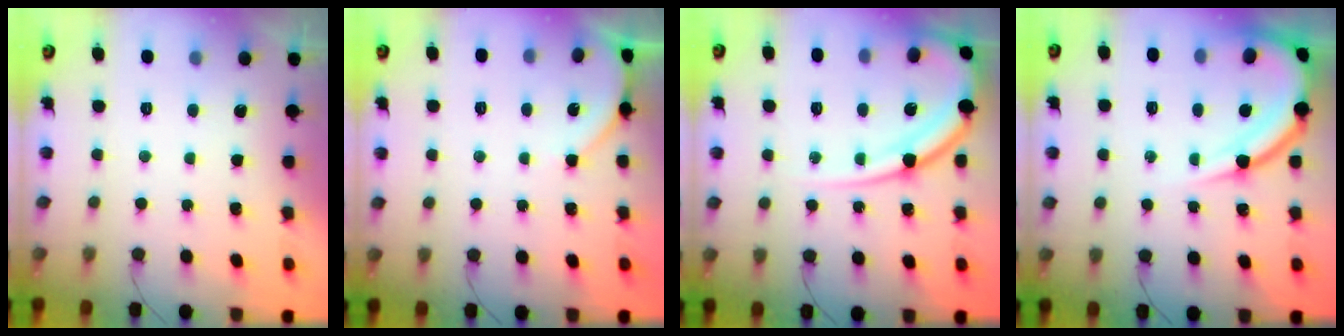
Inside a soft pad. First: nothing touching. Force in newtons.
{"total": 4.4, "press": 4.4, "slide": 0.6}
{"total": 14.4, "press": 14.3, "slide": 1.1}
{"total": 11.0, "press": 10.9, "slide": 1.1}